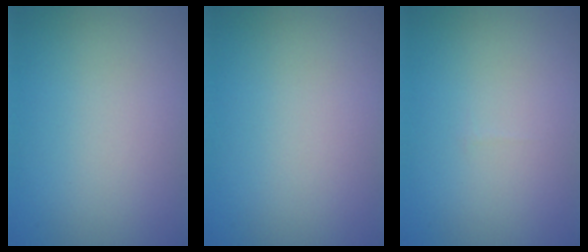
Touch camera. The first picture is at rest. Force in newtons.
{"total": 0.0}
{"total": 0.0}